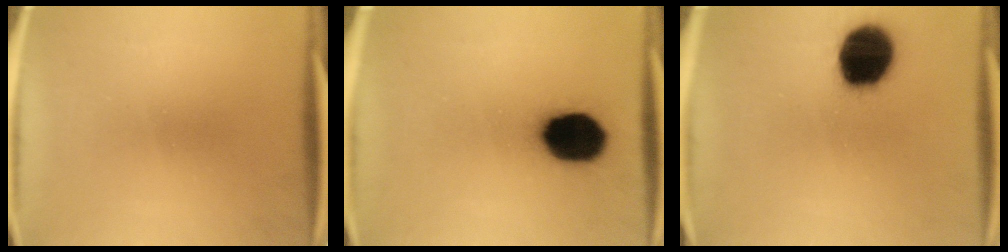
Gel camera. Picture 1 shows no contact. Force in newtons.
{"total": 16.3}
{"total": 18.1}